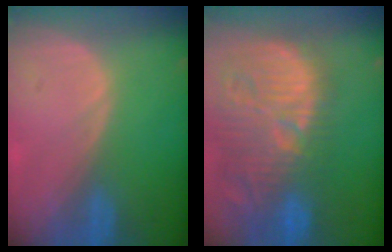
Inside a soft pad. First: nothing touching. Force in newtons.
{"total": 14.8, "press": 13.1, "slide": 6.9}